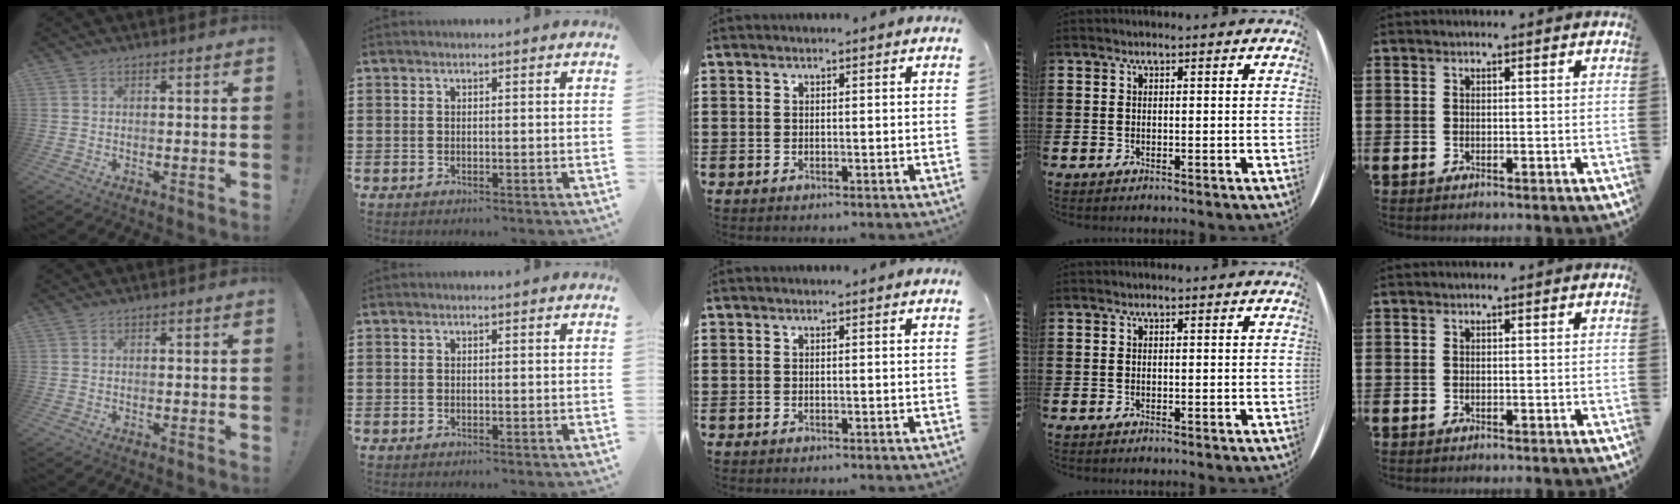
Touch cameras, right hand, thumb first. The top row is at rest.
{}